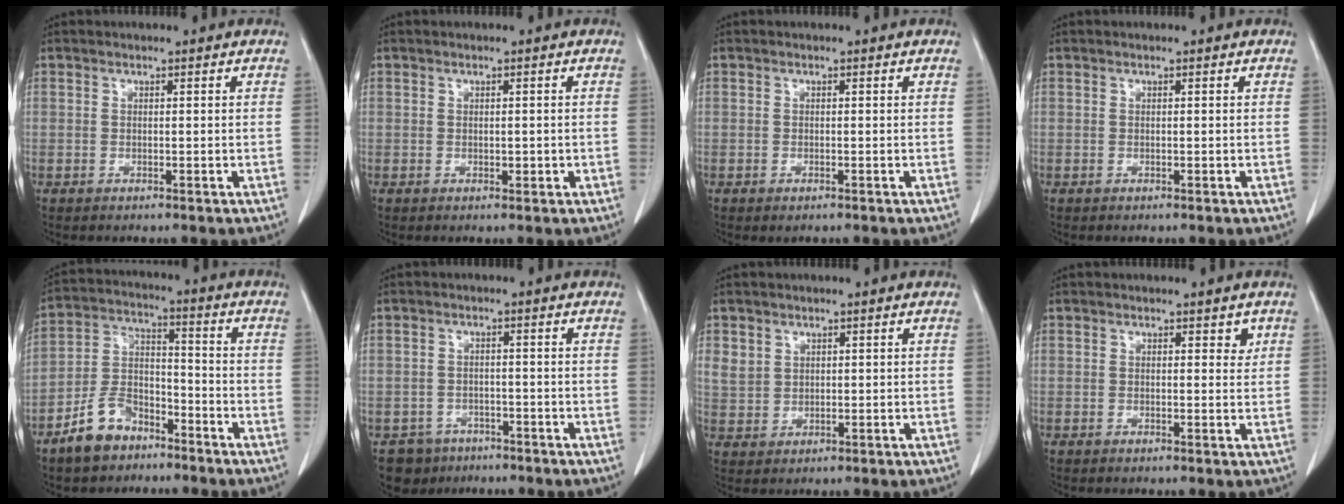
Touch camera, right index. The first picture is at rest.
{"total": 1.0, "force": [-0.1, 0.6, 0.8], "torque": [-0.008, 0.000, 0.002]}
{"total": 0.6, "force": [-0.4, 0.2, 0.4], "torque": [-0.006, -0.002, -0.004]}
{"total": 0.0}
{"total": 8.9, "force": [-6.3, 4.9, 4.1], "torque": [-0.093, 0.008, -0.120]}
{"total": 4.6, "force": [-3.2, 3.3, -0.1], "torque": [0.006, 0.007, -0.048]}
{"total": 3.5, "force": [1.7, 3.0, 0.9], "torque": [-0.016, 0.002, 0.040]}
{"total": 1.5, "force": [0.9, 0.8, 0.8], "torque": [-0.003, -0.004, 0.008]}